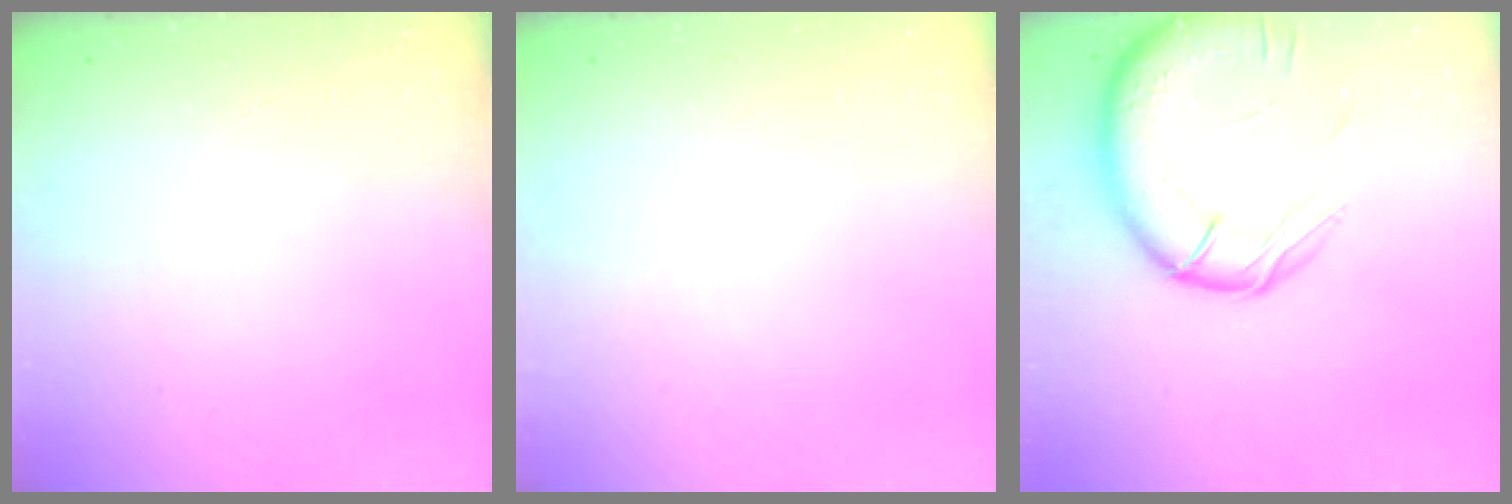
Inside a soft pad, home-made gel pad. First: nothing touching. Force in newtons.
{"total": 0.0}
{"total": 17.3, "press": 16.9, "slide": 3.5}